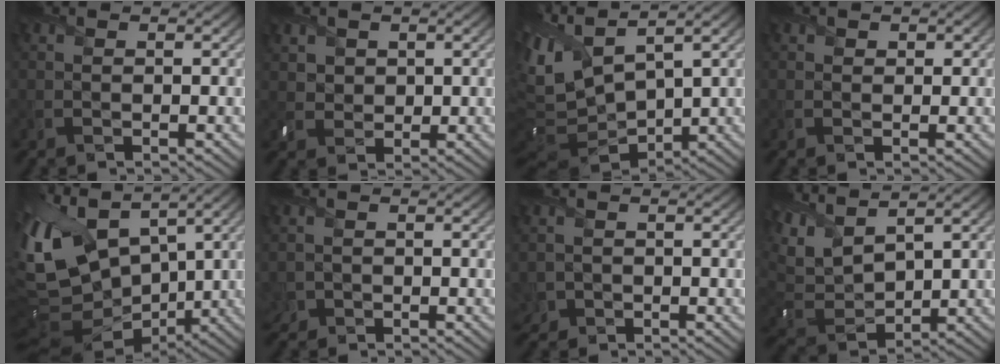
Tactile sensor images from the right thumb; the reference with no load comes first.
{"total": 2.7, "force": [1.2, 2.3, 0.7], "torque": [-0.030, -0.006, 0.025]}
{"total": 10.8, "force": [2.6, 5.6, 8.9], "torque": [-0.241, 0.004, 0.067]}
{"total": 1.0, "force": [0.6, 0.7, 0.2], "torque": [-0.002, -0.006, 0.007]}
{"total": 16.1, "force": [3.1, 9.9, 12.3], "torque": [-0.294, -0.011, 0.082]}
{"total": 1.6, "force": [-0.8, 1.3, 0.4], "torque": [-0.014, -0.008, -0.020]}
{"total": 1.9, "force": [-0.8, 1.7, 0.5], "torque": [-0.022, -0.011, -0.020]}
{"total": 9.5, "force": [5.1, 4.5, 6.6], "torque": [-0.191, 0.016, 0.098]}